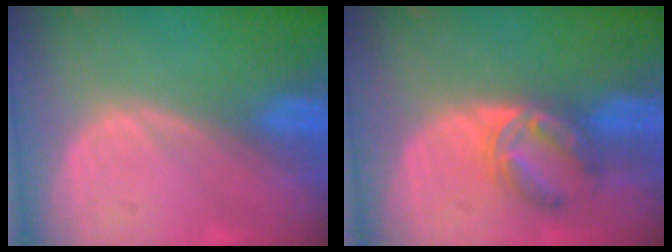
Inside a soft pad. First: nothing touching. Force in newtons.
{"total": 5.5, "press": 5.4, "slide": 1.0}